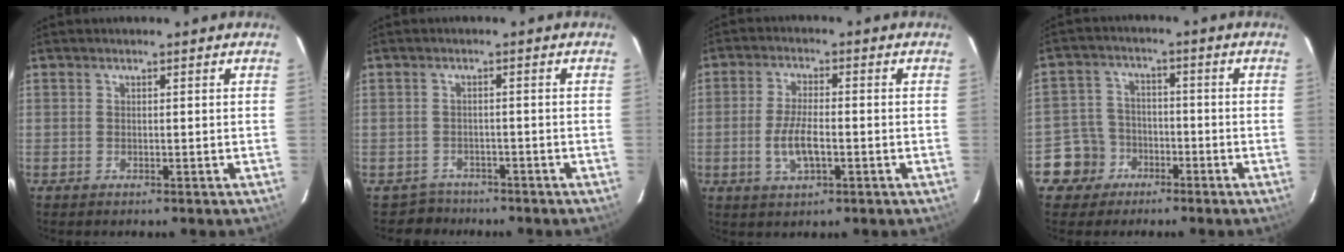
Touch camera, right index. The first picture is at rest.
{"total": 3.5, "force": [-2.8, 2.0, -0.7], "torque": [0.005, 0.010, -0.044]}
{"total": 6.6, "force": [-1.9, 2.5, 5.9], "torque": [-0.120, -0.006, -0.033]}
{"total": 7.1, "force": [-3.8, 5.9, 0.4], "torque": [-0.033, 0.027, -0.065]}